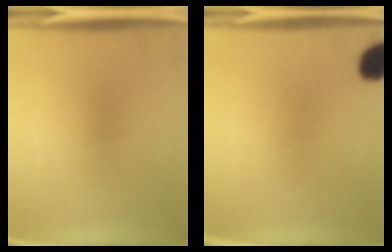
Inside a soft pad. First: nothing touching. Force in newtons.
{"total": 6.4}